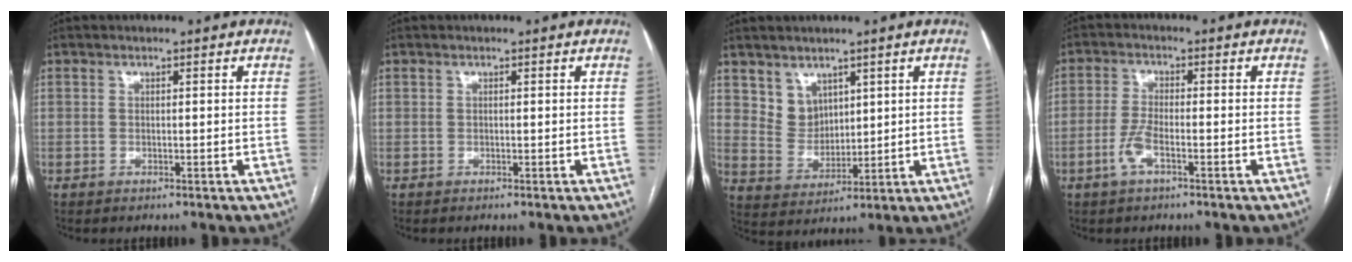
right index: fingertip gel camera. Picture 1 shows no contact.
{"total": 0.0}
{"total": 5.3, "force": [3.3, 4.0, 1.2], "torque": [-0.031, 0.003, 0.076]}
{"total": 3.8, "force": [-1.8, 0.8, 3.2], "torque": [-0.075, -0.002, -0.039]}